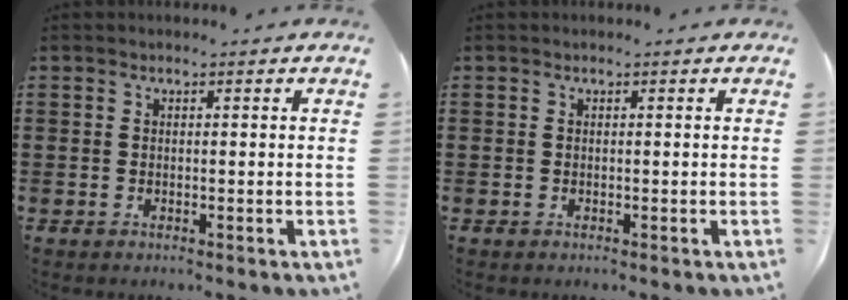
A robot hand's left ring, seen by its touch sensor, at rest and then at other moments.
{"total": 0.0}